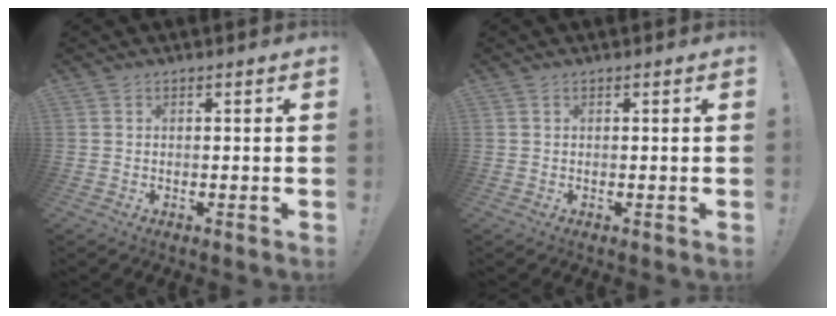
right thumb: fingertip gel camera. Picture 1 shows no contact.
{"total": 0.0}